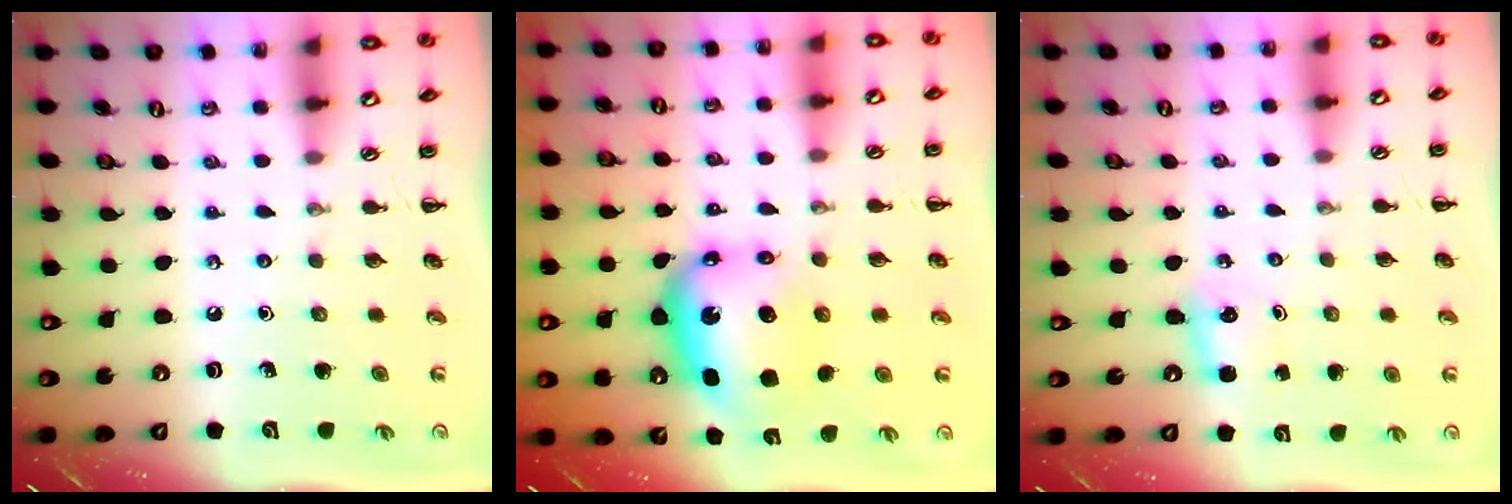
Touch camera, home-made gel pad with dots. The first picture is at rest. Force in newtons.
{"total": 8.3, "press": 8.0, "slide": 2.3}
{"total": 3.5, "press": 3.3, "slide": 0.9}